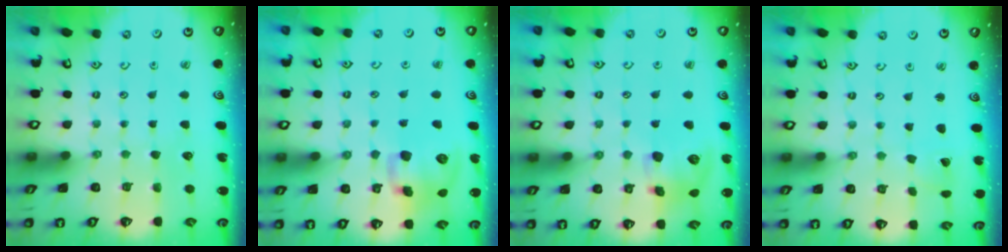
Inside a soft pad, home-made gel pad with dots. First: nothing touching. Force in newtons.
{"total": 13.0, "press": 12.8, "slide": 2.3}
{"total": 11.6, "press": 11.5, "slide": 1.8}
{"total": 0.9, "press": 0.9, "slide": 0.1}